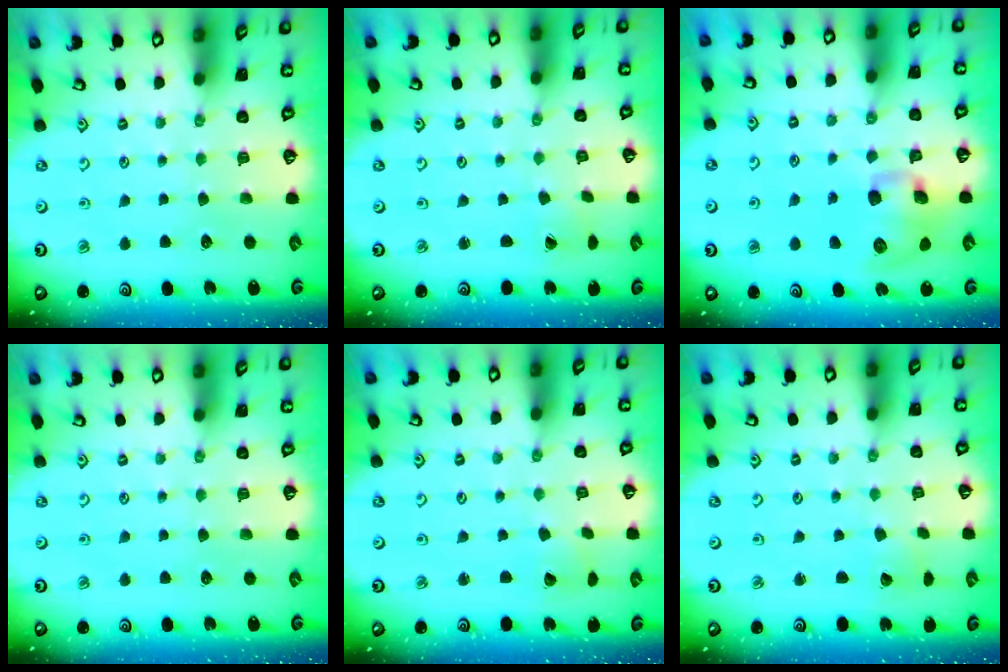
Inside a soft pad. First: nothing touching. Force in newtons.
{"total": 0.8, "press": 0.8, "slide": 0.0}
{"total": 11.7, "press": 11.6, "slide": 1.8}
{"total": 0.0}
{"total": 2.1, "press": 2.1, "slide": 0.3}
{"total": 2.0, "press": 2.0, "slide": 0.1}